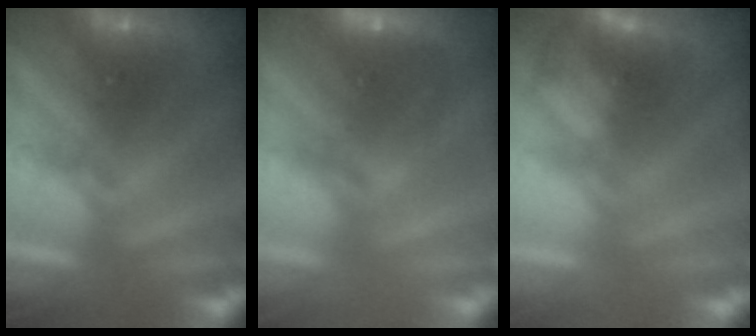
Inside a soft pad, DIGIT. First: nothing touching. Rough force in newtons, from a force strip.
{"total": 7.1}
{"total": 2.6}